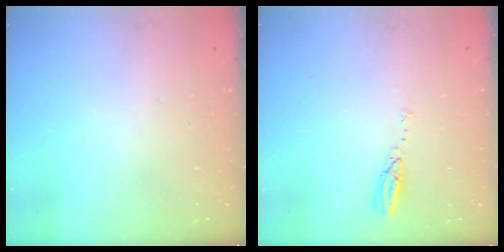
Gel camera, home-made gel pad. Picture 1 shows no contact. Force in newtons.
{"total": 3.7, "press": 3.7, "slide": 0.2}